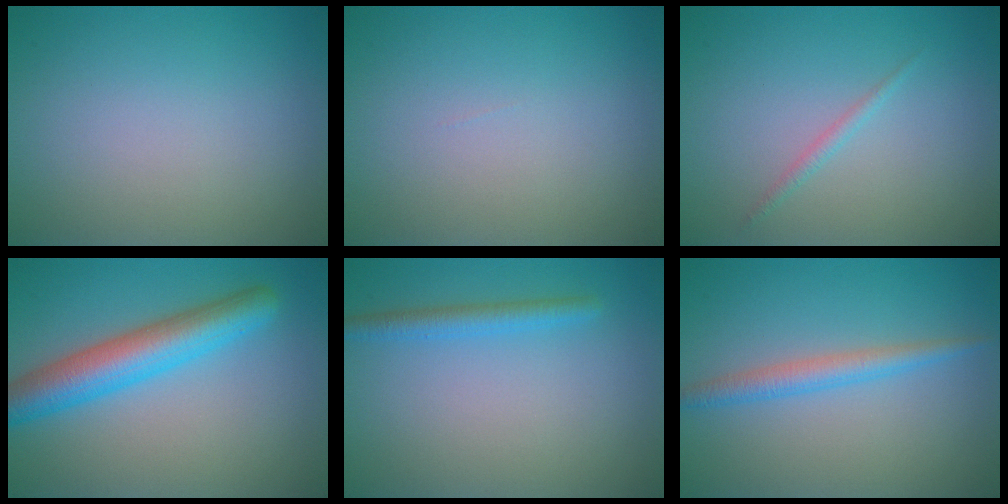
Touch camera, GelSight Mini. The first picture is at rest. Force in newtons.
{"total": 0.0}
{"total": 0.8, "press": 0.8, "slide": 0.1}
{"total": 6.0, "press": 6.0, "slide": 0.1}
{"total": 2.0, "press": 2.0, "slide": 0.1}
{"total": 2.3, "press": 2.3, "slide": 0.1}